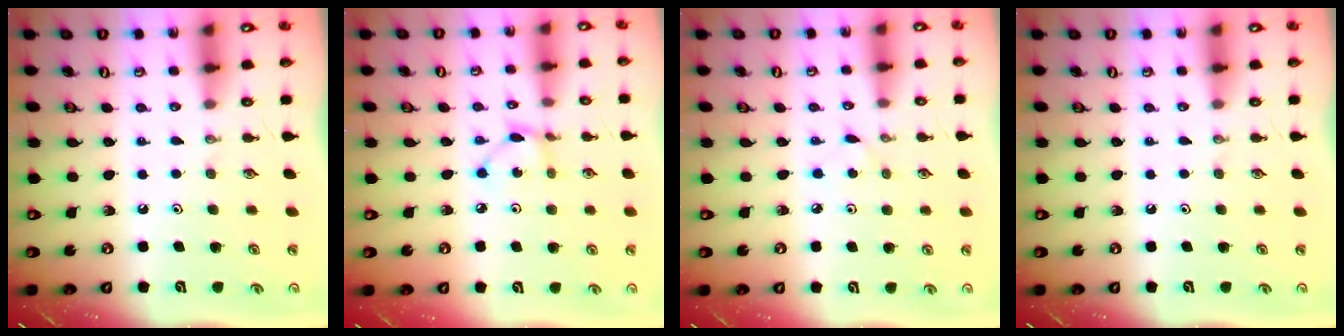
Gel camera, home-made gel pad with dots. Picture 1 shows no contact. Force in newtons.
{"total": 2.6, "press": 2.6, "slide": 0.2}
{"total": 2.9, "press": 2.9, "slide": 0.1}
{"total": 0.0}